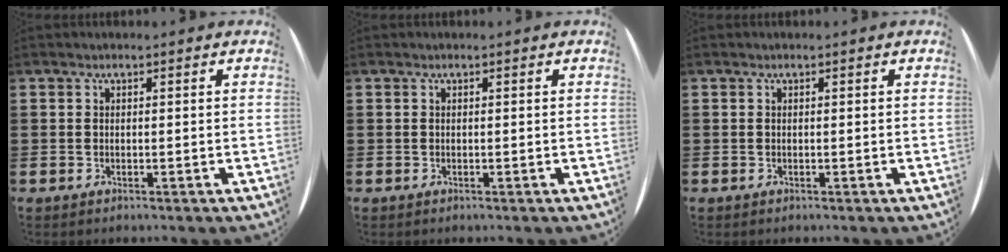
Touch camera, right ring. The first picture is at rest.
{"total": 0.0}
{"total": 0.0}